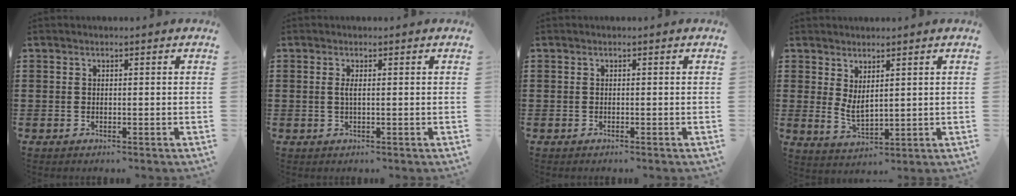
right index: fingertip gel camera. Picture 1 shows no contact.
{"total": 1.3, "force": [0.0, 0.1, 1.2], "torque": [-0.025, -0.001, 0.000]}
{"total": 0.0}
{"total": 2.9, "force": [1.6, 1.1, 2.2], "torque": [-0.052, -0.005, 0.028]}